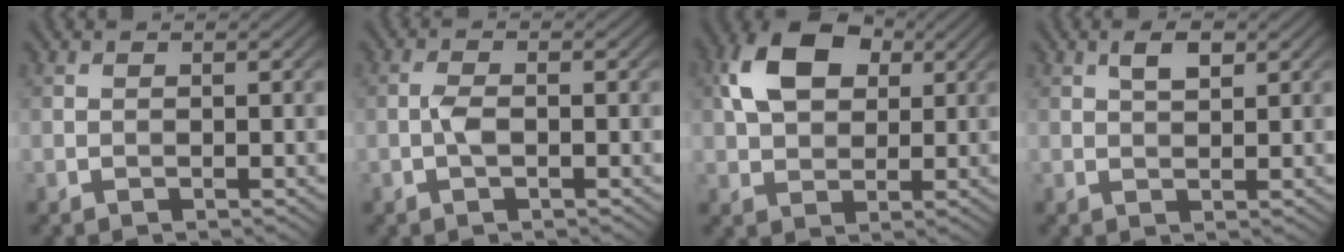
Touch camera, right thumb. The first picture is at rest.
{"total": 2.0, "force": [-0.6, 0.6, 1.8], "torque": [-0.043, 0.005, -0.014]}
{"total": 9.4, "force": [2.9, 6.2, 6.5], "torque": [-0.145, 0.018, 0.047]}
{"total": 2.5, "force": [1.1, 1.0, 1.9], "torque": [-0.036, 0.004, 0.021]}